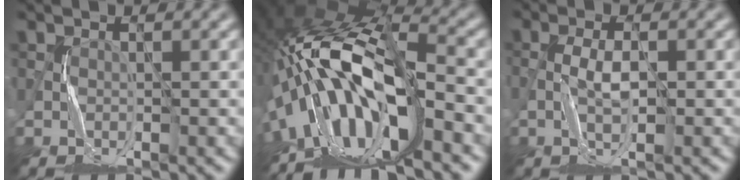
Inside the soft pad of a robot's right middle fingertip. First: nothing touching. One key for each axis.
{"total": 13.8, "fx": -5.3, "fy": 5.3, "fz": 11.6, "tx": -0.208, "ty": 0.008, "tz": -0.101}
{"total": 2.5, "fx": -0.4, "fy": 0.7, "fz": 2.4, "tx": -0.055, "ty": 0.003, "tz": -0.011}